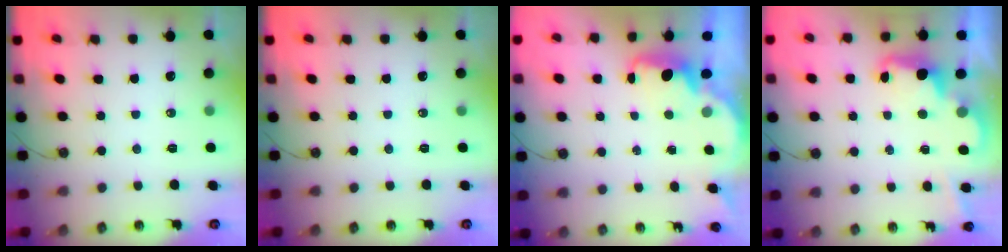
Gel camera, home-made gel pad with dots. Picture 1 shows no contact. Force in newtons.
{"total": 0.0}
{"total": 2.3, "press": 2.2, "slide": 0.6}
{"total": 2.5, "press": 2.5, "slide": 0.5}